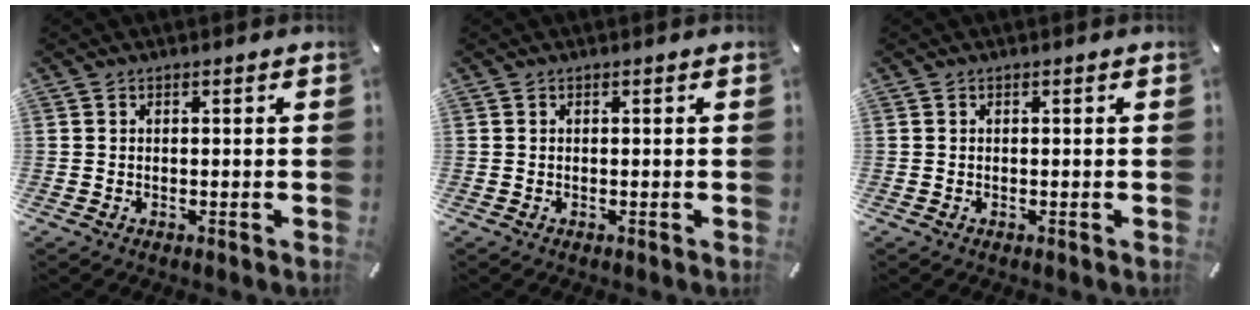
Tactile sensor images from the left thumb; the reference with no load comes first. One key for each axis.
{"total": 0.0}
{"total": 0.0}